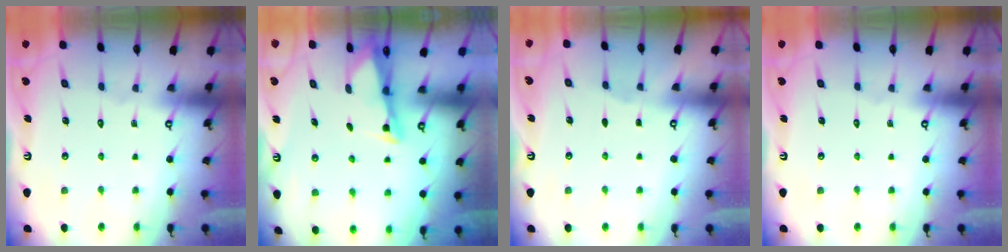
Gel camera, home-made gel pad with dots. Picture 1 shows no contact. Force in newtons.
{"total": 2.5, "press": 2.5, "slide": 0.1}
{"total": 1.6, "press": 1.5, "slide": 0.3}
{"total": 0.0}